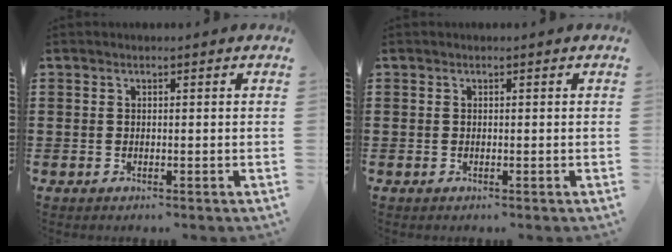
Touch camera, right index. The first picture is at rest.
{"total": 0.0}